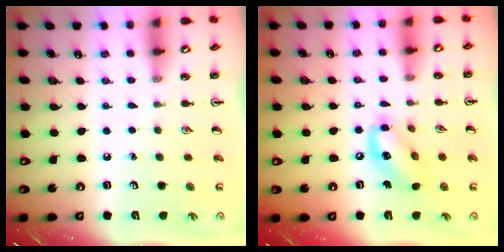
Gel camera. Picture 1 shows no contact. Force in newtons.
{"total": 11.8, "press": 11.5, "slide": 2.6}